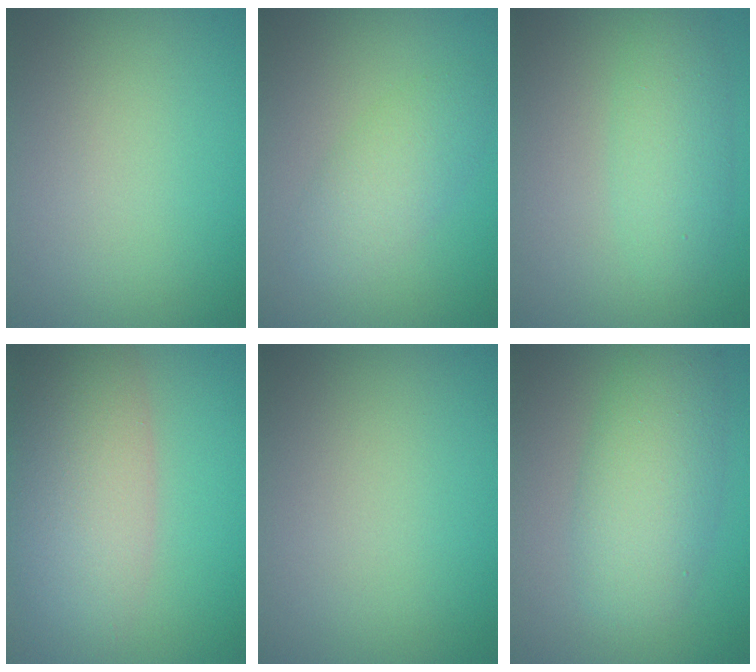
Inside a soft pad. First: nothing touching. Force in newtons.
{"total": 3.0, "press": 3.0, "slide": 0.0}
{"total": 3.2, "press": 3.2, "slide": 0.1}
{"total": 7.4, "press": 7.4, "slide": 0.3}
{"total": 0.0}
{"total": 5.5, "press": 5.5, "slide": 0.2}